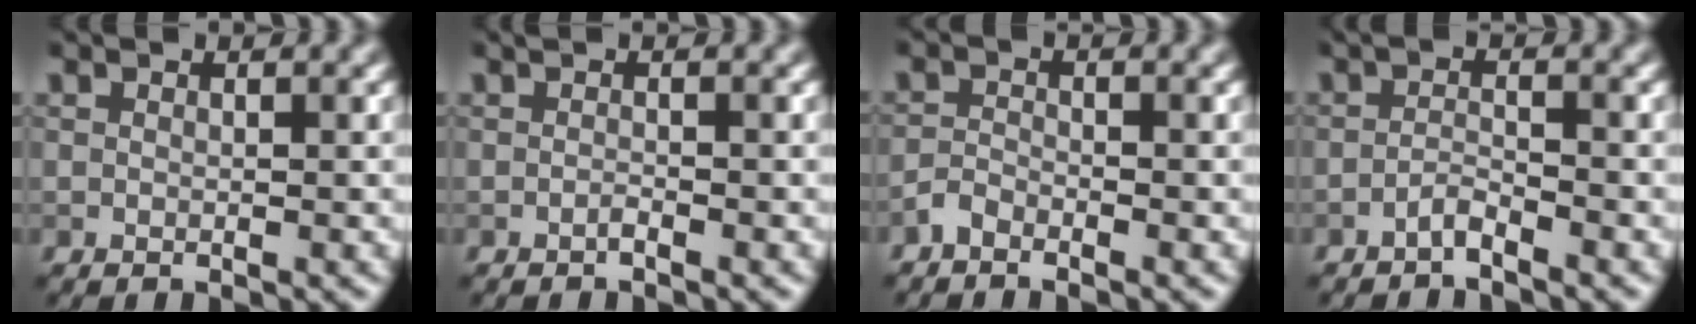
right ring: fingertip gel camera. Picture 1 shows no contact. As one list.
[{"total": 0.5, "force": [-0.4, 0.1, 0.4], "torque": [-0.009, 0.002, -0.008]}, {"total": 1.3, "force": [-1.2, 0.4, 0.5], "torque": [-0.007, 0.004, -0.028]}, {"total": 1.4, "force": [-1.1, 0.1, 0.9], "torque": [-0.017, 0.005, -0.027]}]